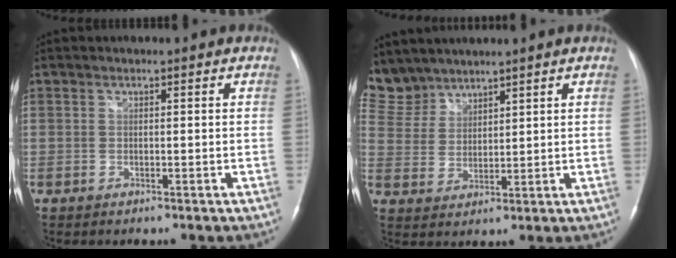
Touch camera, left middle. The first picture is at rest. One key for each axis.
{"total": 7.9, "fx": 7.2, "fy": 3.2, "fz": 0.0, "tx": -0.010, "ty": 0.010, "tz": 0.160}